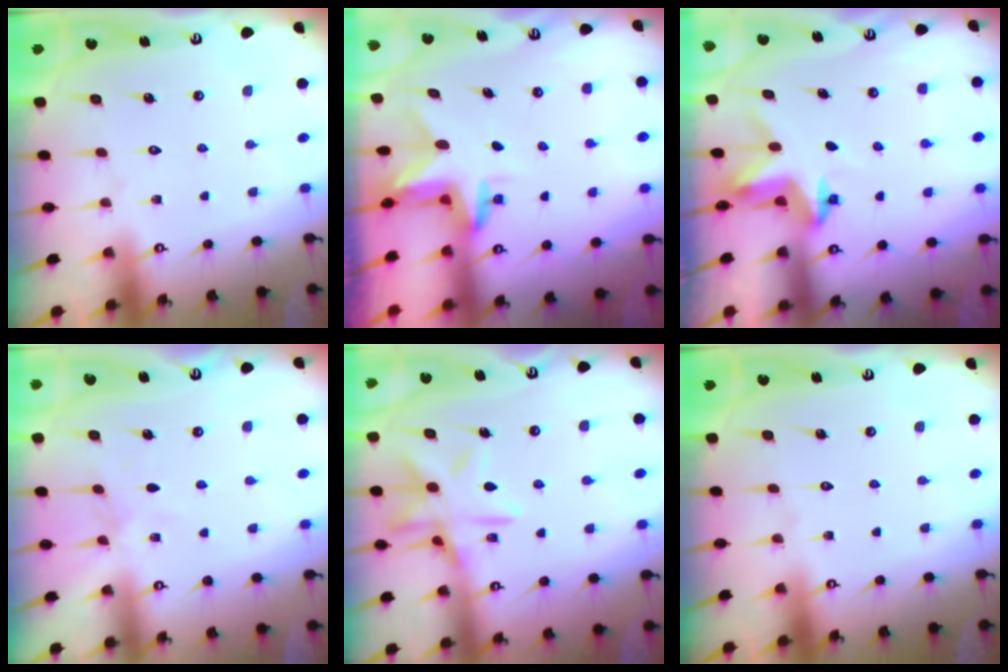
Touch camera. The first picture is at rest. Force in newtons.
{"total": 3.0, "press": 3.0, "slide": 0.2}
{"total": 3.4, "press": 3.4, "slide": 0.2}
{"total": 3.0, "press": 2.9, "slide": 0.4}
{"total": 13.0, "press": 13.0, "slide": 1.0}
{"total": 0.0}